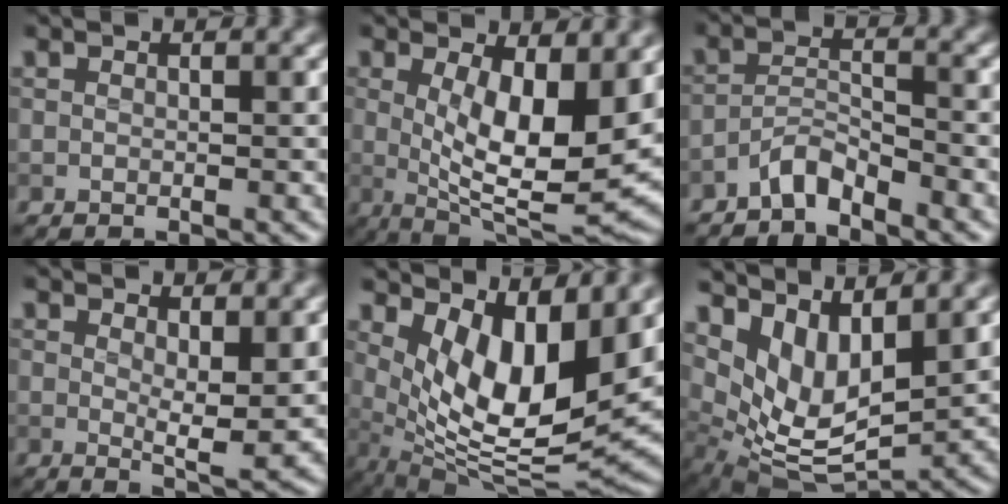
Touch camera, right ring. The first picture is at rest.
{"total": 9.3, "force": [1.3, 3.4, 8.6], "torque": [-0.143, -0.023, 0.030]}
{"total": 2.5, "force": [-2.3, 0.5, 0.9], "torque": [-0.017, 0.013, -0.047]}
{"total": 3.8, "force": [1.4, 1.1, 3.3], "torque": [-0.053, -0.009, 0.025]}
{"total": 9.9, "force": [3.0, 4.0, 8.5], "torque": [-0.151, -0.022, 0.061]}
{"total": 8.3, "force": [4.5, 3.6, 5.9], "torque": [-0.122, -0.013, 0.089]}